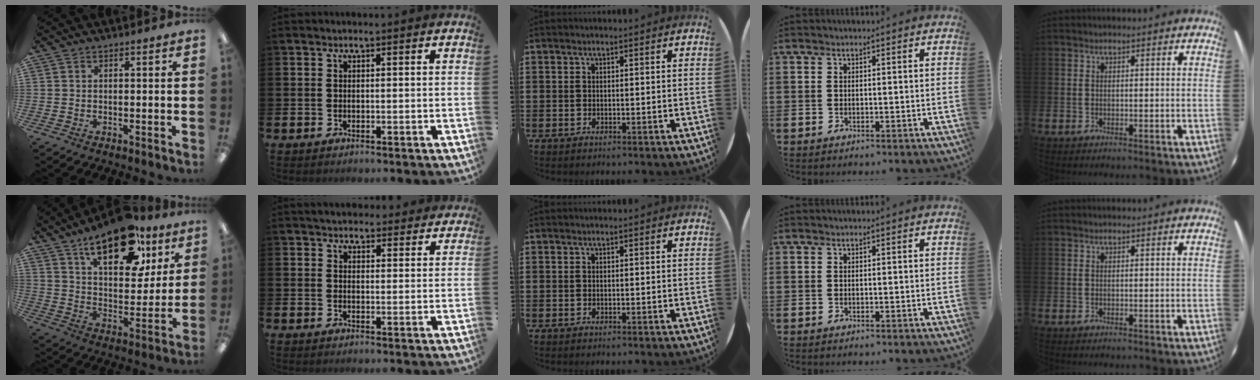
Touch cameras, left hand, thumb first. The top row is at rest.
{"thumb": {"total": 20.1, "force": [13.0, 9.5, 12.2], "torque": [-0.178, -0.057, 0.217]}, "index": {"total": 2.5, "force": [2.2, 1.2, 0.0], "torque": [0.006, -0.004, 0.037]}}